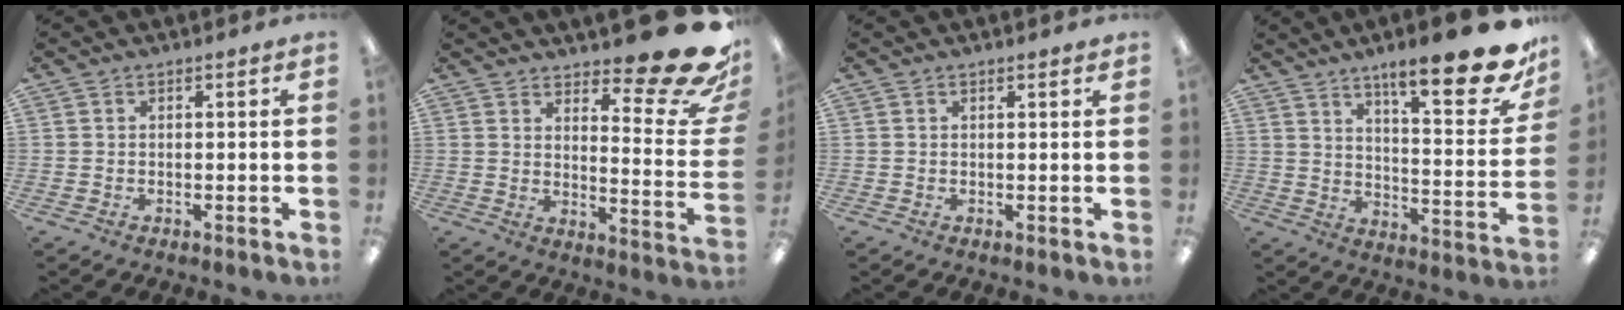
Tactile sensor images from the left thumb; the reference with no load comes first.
{"total": 15.7, "force": [11.9, 4.2, 9.3], "torque": [-0.114, -0.103, 0.198]}
{"total": 0.7, "force": [0.6, 0.1, 0.4], "torque": [-0.010, 0.001, 0.009]}
{"total": 19.7, "force": [13.1, 4.6, 13.9], "torque": [-0.202, -0.093, 0.207]}